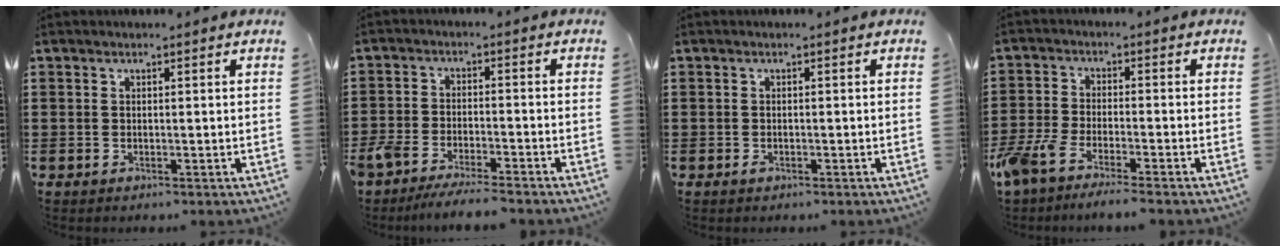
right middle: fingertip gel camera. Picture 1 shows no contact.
{"total": 5.1, "force": [-4.8, 0.4, 1.6], "torque": [-0.049, -0.011, -0.101]}
{"total": 0.7, "force": [-0.4, 0.4, 0.4], "torque": [-0.008, -0.003, -0.007]}
{"total": 4.8, "force": [-4.2, 0.4, 2.3], "torque": [-0.074, -0.016, -0.089]}